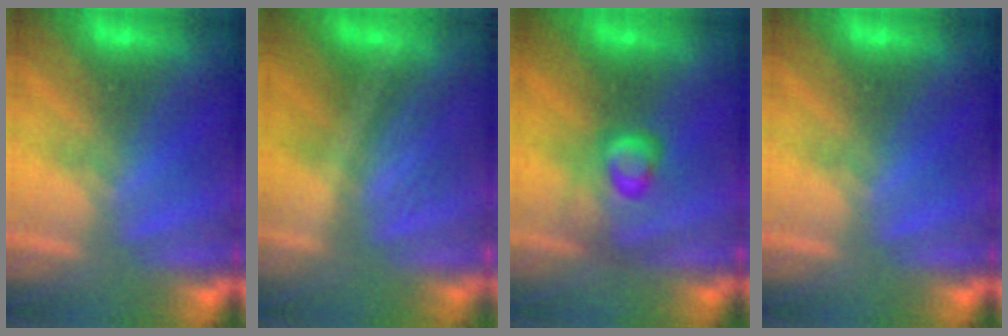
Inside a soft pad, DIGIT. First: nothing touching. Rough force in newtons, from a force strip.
{"total": 1.9}
{"total": 2.8}
{"total": 0.0}